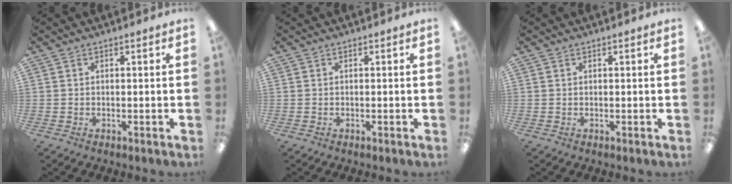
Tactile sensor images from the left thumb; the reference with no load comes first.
{"total": 0.0}
{"total": 0.5, "force": [0.3, 0.3, 0.3], "torque": [-0.006, 0.003, 0.005]}